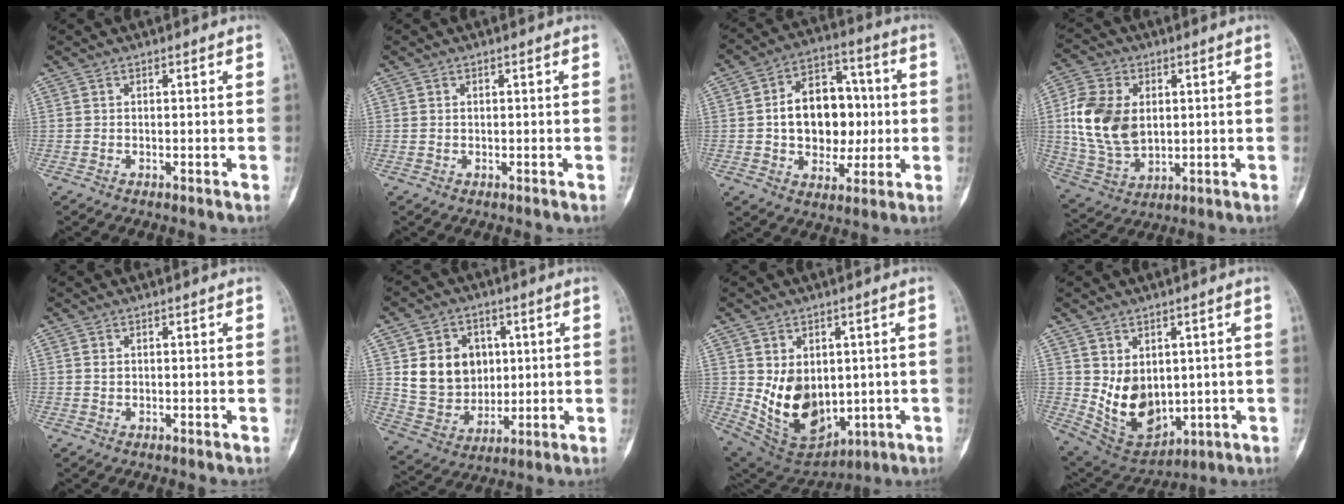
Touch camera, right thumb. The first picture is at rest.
{"total": 0.5, "force": [0.1, 0.5, 0.3], "torque": [-0.005, 0.001, 0.003]}
{"total": 15.8, "force": [0.3, 11.4, 11.0], "torque": [-0.120, 0.026, 0.008]}
{"total": 14.8, "force": [2.0, 10.2, 10.6], "torque": [-0.191, -0.007, 0.044]}
{"total": 0.7, "force": [0.2, 0.5, 0.4], "torque": [0.000, 0.001, 0.005]}
{"total": 13.8, "force": [2.9, 11.5, 7.1], "torque": [-0.077, -0.010, 0.068]}
{"total": 13.8, "force": [0.2, 9.9, 9.6], "torque": [-0.121, -0.020, 0.040]}
{"total": 11.7, "force": [0.6, 8.5, 8.0], "torque": [-0.096, -0.019, 0.045]}